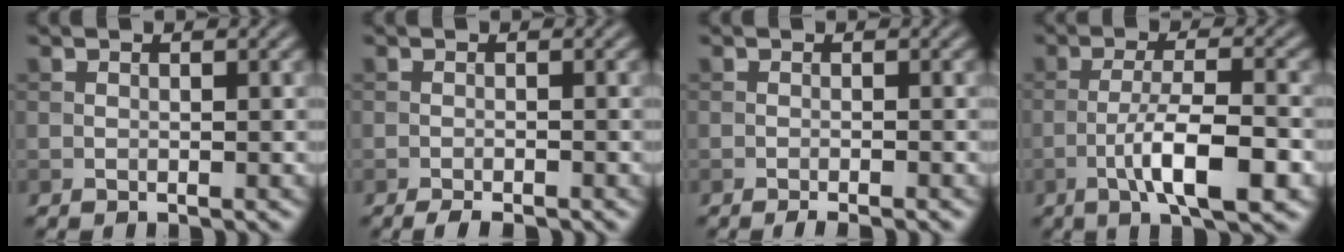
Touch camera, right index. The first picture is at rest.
{"total": 2.0, "force": [-1.5, 0.3, 1.1], "torque": [-0.019, 0.000, -0.026]}
{"total": 1.8, "force": [-1.1, 0.3, 1.4], "torque": [-0.013, 0.001, -0.020]}
{"total": 6.9, "force": [-2.7, 1.7, 6.2], "torque": [-0.108, 0.005, -0.048]}